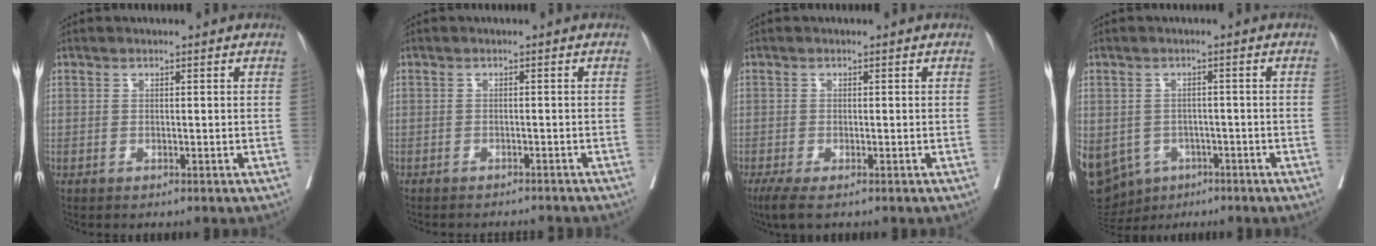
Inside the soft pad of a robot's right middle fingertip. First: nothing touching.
{"total": 7.9, "force": [-7.5, 1.1, 2.3], "torque": [-0.023, -0.007, -0.085]}
{"total": 3.3, "force": [-2.2, 0.6, 2.5], "torque": [-0.045, -0.012, -0.037]}
{"total": 25.4, "force": [-10.5, 20.5, 10.8], "torque": [-0.380, -0.016, -0.147]}